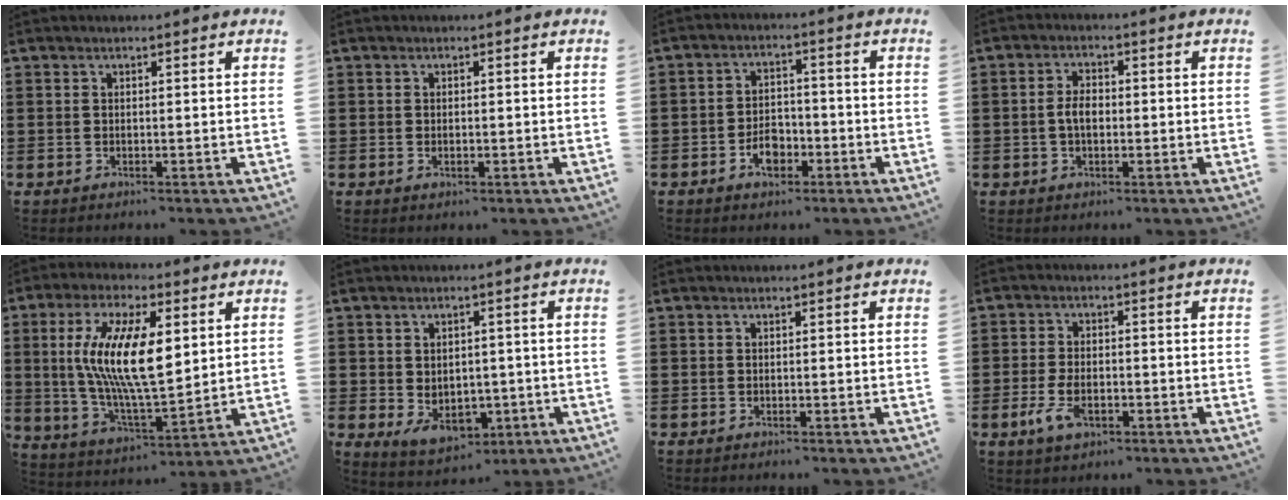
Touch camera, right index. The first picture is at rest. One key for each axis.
{"total": 0.9, "fx": -0.2, "fy": 0.4, "fz": 0.8, "tx": -0.016, "ty": -0.001, "tz": -0.003}
{"total": 4.5, "fx": -2.2, "fy": 2.9, "fz": 2.6, "tx": -0.039, "ty": 0.004, "tz": -0.042}
{"total": 3.3, "fx": -0.3, "fy": 1.8, "fz": 2.7, "tx": -0.059, "ty": 0.002, "tz": -0.008}
{"total": 13.6, "fx": 3.3, "fy": 4.6, "fz": 12.3, "tx": -0.254, "ty": 0.000, "tz": 0.057}
{"total": 4.2, "fx": -0.9, "fy": 3.2, "fz": 2.6, "tx": -0.035, "ty": 0.002, "tz": -0.018}
{"total": 0.0}
{"total": 4.6, "fx": -1.9, "fy": 2.4, "fz": 3.4, "tx": -0.086, "ty": -0.005, "tz": -0.039}